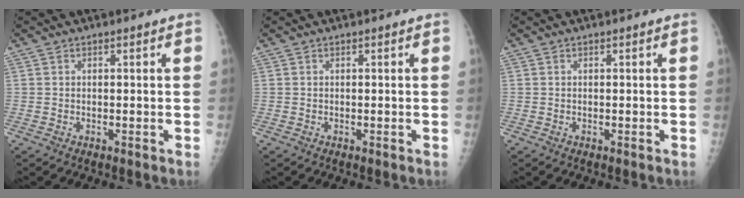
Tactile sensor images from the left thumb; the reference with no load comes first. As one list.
[{"total": 0.0}, {"total": 0.0}]